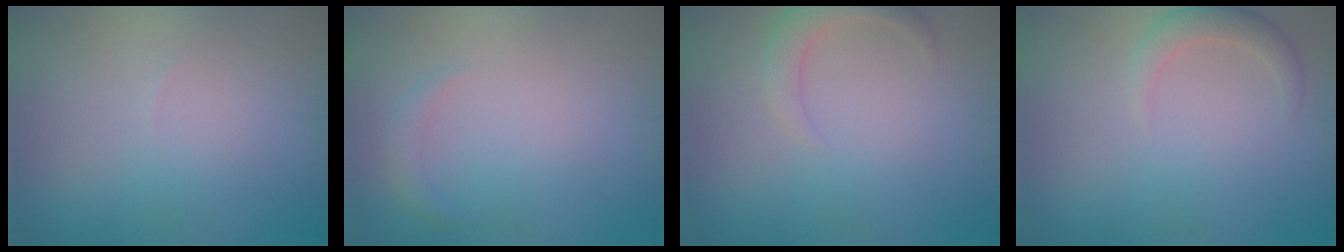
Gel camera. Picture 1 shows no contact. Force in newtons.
{"total": 1.0, "press": 1.0, "slide": 0.1}
{"total": 2.2, "press": 2.2, "slide": 0.2}
{"total": 2.0, "press": 2.0, "slide": 0.2}